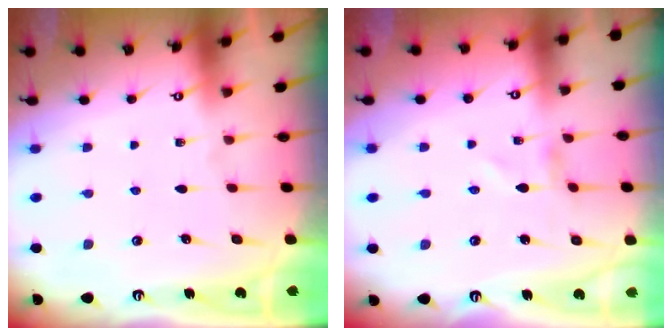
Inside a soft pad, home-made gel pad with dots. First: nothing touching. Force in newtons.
{"total": 0.7, "press": 0.6, "slide": 0.1}